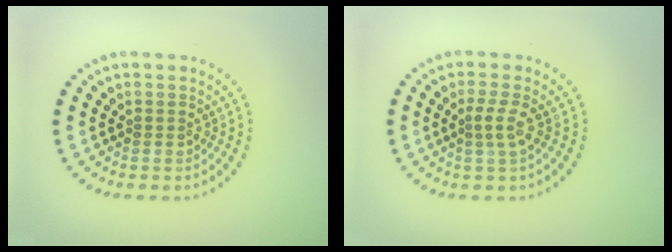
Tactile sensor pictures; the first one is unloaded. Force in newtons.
{"total": 1.7, "press": 1.3, "slide": 1.2}